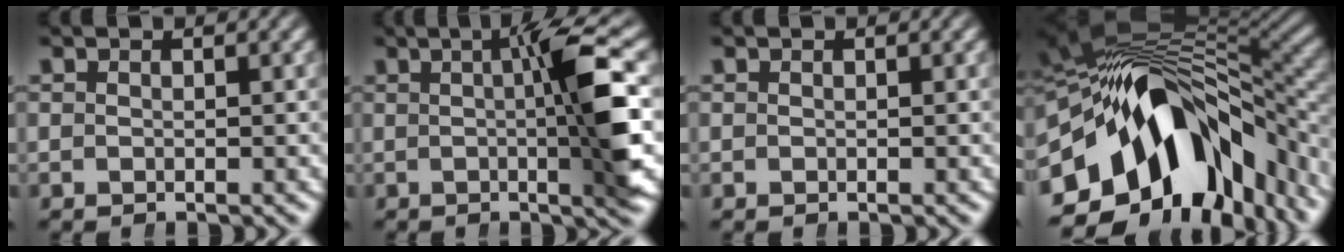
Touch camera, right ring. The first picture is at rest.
{"total": 7.5, "force": [0.3, 0.5, 7.4], "torque": [-0.110, 0.008, 0.004]}
{"total": 0.0}
{"total": 20.1, "force": [-3.6, 13.0, 14.8], "torque": [-0.246, -0.022, -0.041]}